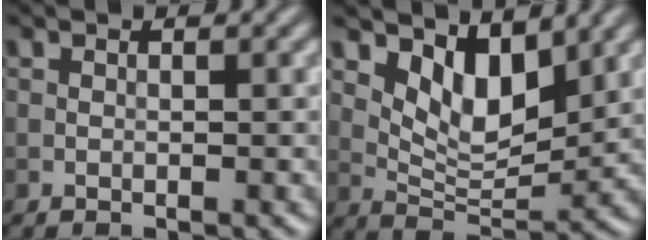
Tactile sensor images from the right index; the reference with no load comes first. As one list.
[{"total": 5.3, "force": [2.9, 2.6, 3.6], "torque": [-0.069, -0.019, 0.053]}]